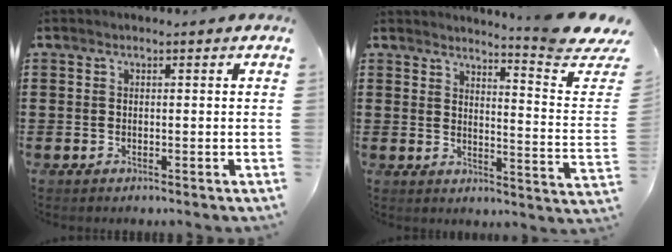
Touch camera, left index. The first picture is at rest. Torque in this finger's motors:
{"motor_torque": [1.09, -1.05, 0.10, 0.07]}